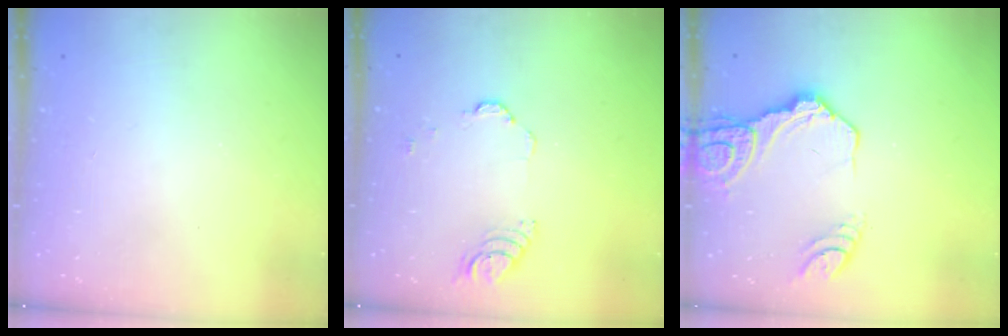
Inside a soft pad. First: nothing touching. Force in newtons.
{"total": 4.2, "press": 4.2, "slide": 0.4}
{"total": 15.1, "press": 15.0, "slide": 1.8}